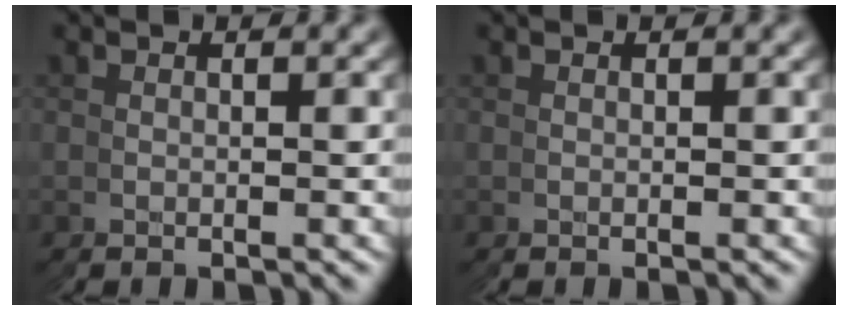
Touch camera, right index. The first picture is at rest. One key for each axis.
{"total": 0.0}